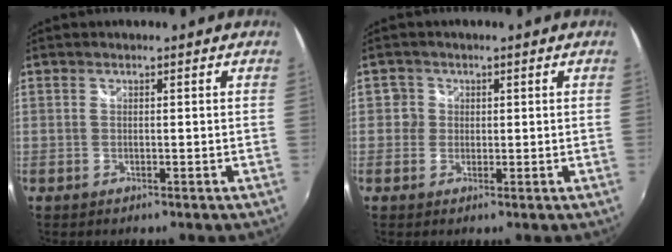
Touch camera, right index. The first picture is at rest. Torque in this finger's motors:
{"motor_torque": [-0.01, 0.00, -0.03, 0.00]}